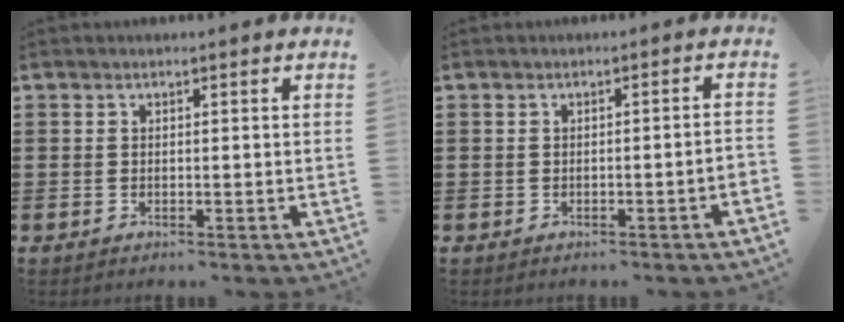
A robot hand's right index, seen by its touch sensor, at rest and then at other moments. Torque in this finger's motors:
{"motor_torque": [0.49, -0.09, -0.09, -0.10]}